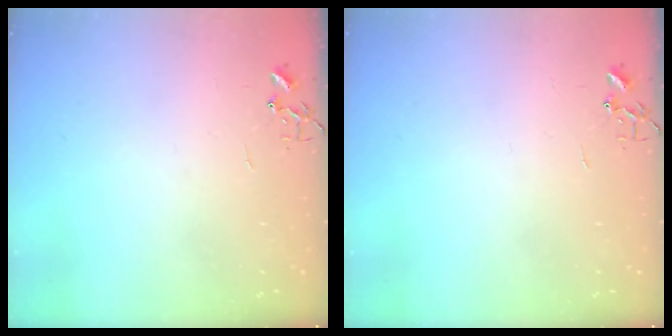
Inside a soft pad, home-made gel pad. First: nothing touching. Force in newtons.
{"total": 0.0}